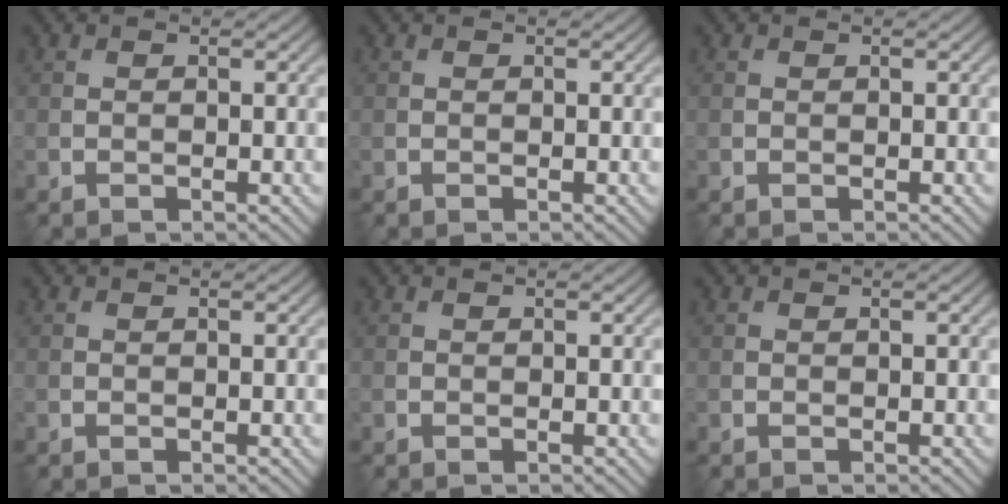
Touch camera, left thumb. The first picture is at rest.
{"total": 0.0}
{"total": 0.0}
{"total": 0.0}
{"total": 0.0}
{"total": 0.0}